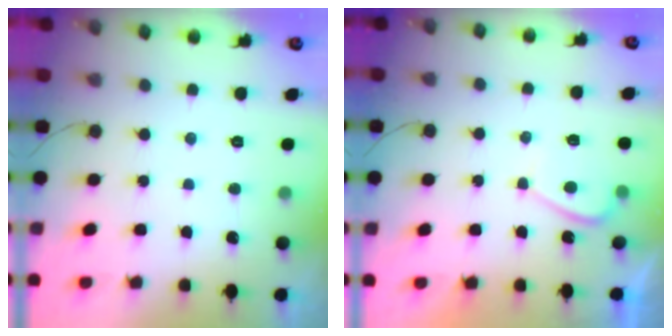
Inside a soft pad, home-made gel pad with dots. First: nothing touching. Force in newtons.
{"total": 3.2, "press": 3.1, "slide": 0.7}